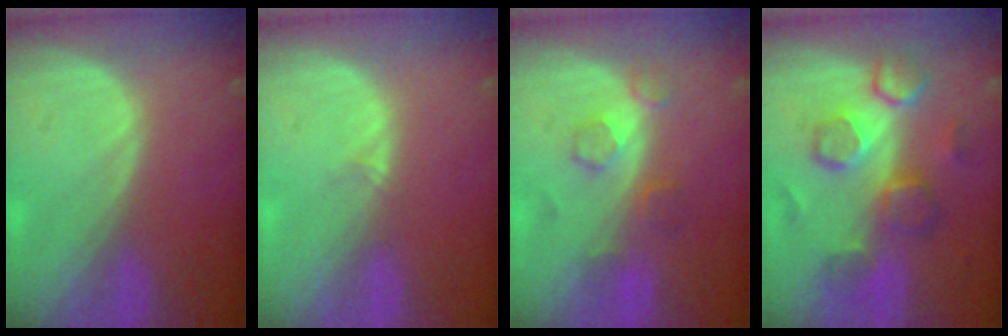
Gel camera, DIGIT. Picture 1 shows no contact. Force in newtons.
{"total": 0.9, "press": 0.6, "slide": 0.7}
{"total": 4.2, "press": 4.2, "slide": 0.5}
{"total": 9.4, "press": 8.8, "slide": 3.4}